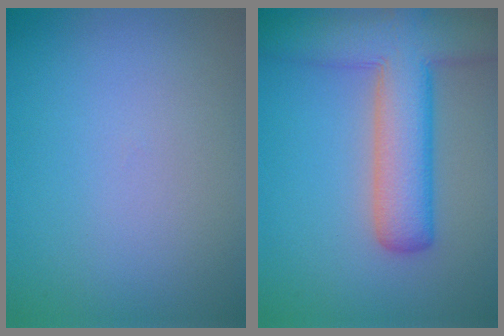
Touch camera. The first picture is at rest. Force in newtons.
{"total": 8.8, "press": 8.8, "slide": 0.5}